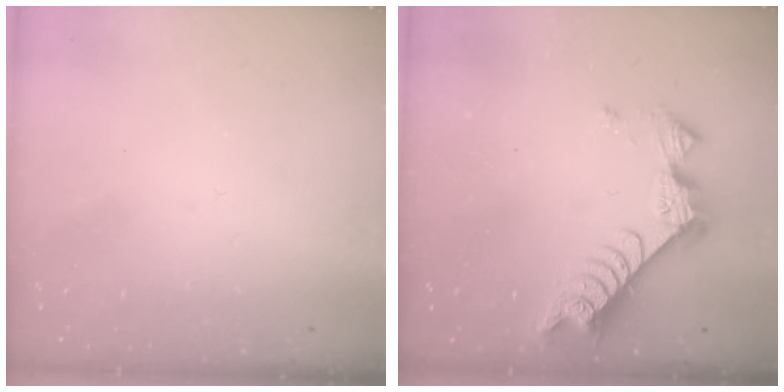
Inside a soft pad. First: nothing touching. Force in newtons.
{"total": 8.1, "press": 8.1, "slide": 0.7}